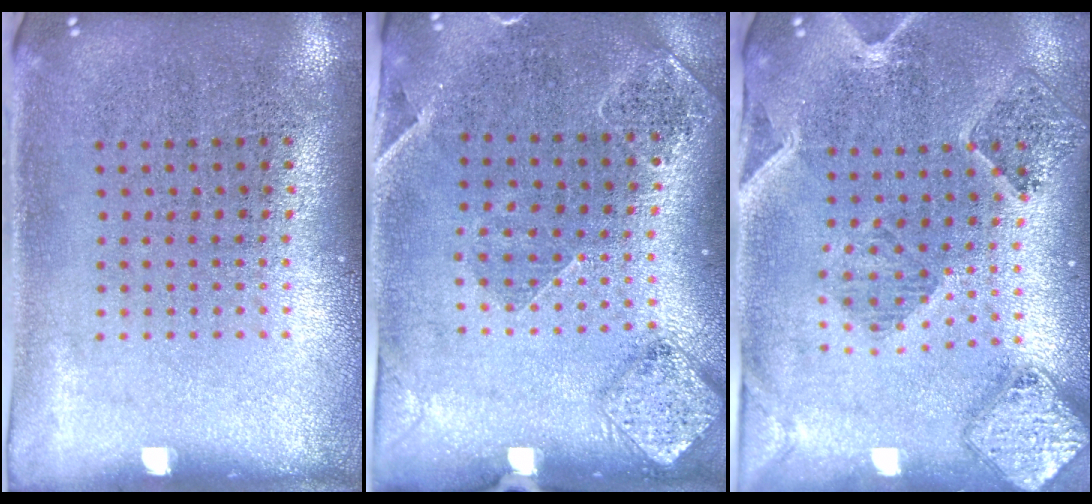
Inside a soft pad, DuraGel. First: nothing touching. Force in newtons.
{"total": 1.5, "press": 1.5, "slide": 0.4}
{"total": 1.6, "press": 1.5, "slide": 0.4}